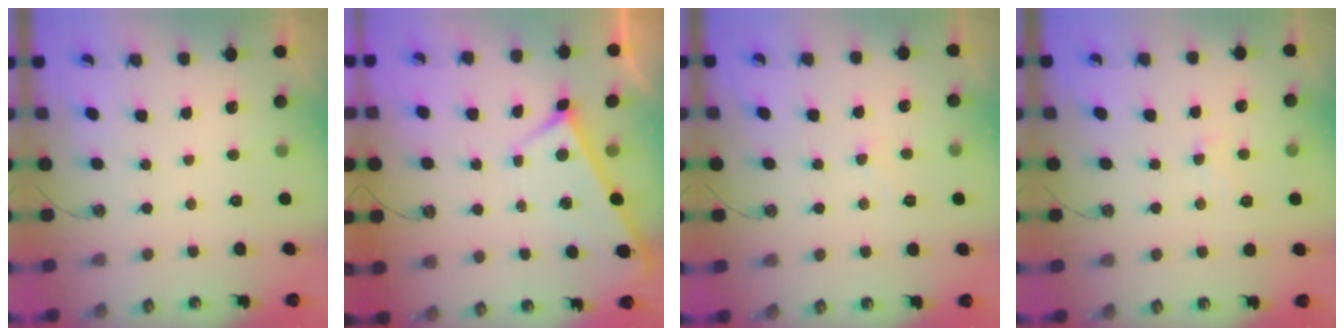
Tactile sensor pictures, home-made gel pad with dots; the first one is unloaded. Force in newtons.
{"total": 4.6, "press": 4.6, "slide": 0.2}
{"total": 2.4, "press": 2.4, "slide": 0.3}
{"total": 0.6, "press": 0.3, "slide": 0.5}